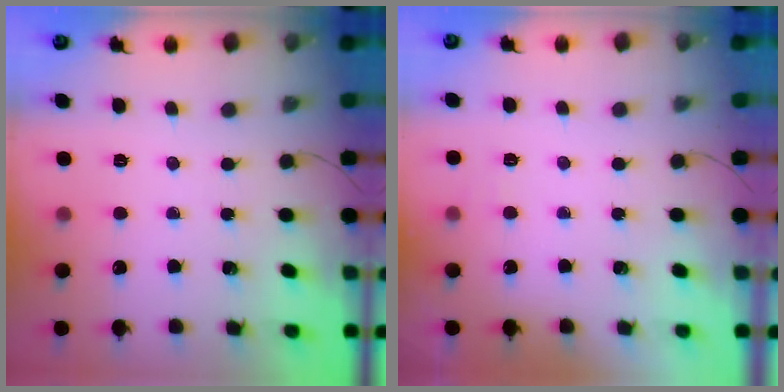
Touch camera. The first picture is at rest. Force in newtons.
{"total": 4.0, "press": 3.8, "slide": 1.1}